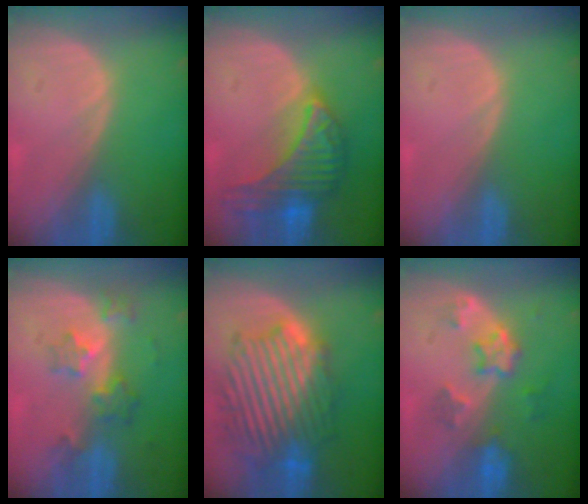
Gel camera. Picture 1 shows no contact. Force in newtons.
{"total": 9.1, "press": 9.1, "slide": 0.5}
{"total": 0.0}
{"total": 6.0, "press": 5.4, "slide": 2.7}
{"total": 13.2, "press": 13.2, "slide": 1.0}
{"total": 6.1, "press": 5.5, "slide": 2.7}